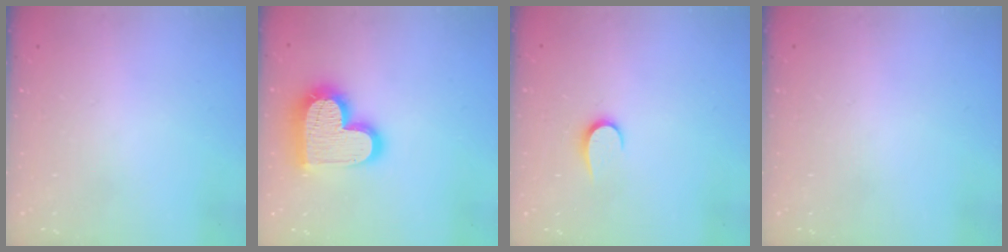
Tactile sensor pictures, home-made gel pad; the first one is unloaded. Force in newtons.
{"total": 19.8, "press": 19.7, "slide": 1.3}
{"total": 5.0, "press": 5.0, "slide": 0.5}
{"total": 0.0}